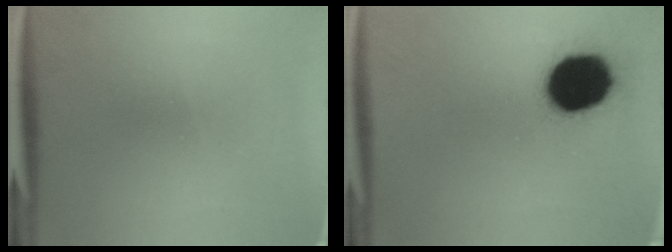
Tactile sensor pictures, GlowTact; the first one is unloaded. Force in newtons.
{"total": 17.4}